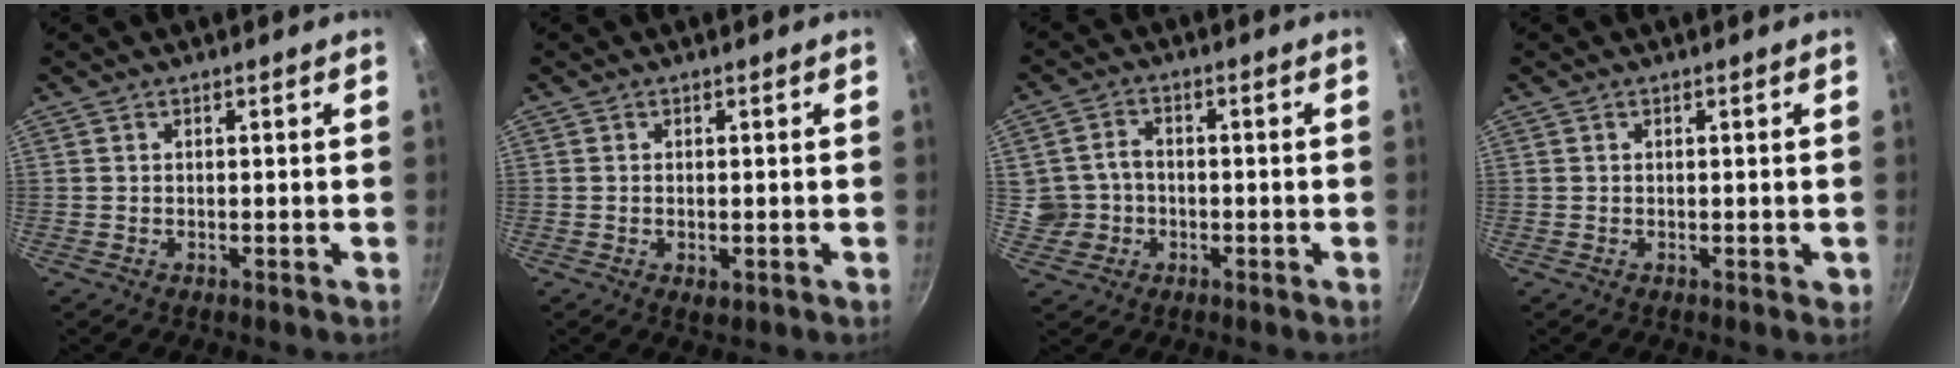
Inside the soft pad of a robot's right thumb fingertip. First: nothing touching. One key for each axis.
{"total": 1.8, "fx": -0.4, "fy": 0.9, "fz": 1.5, "tx": -0.023, "ty": -0.005, "tz": -0.004}
{"total": 5.7, "fx": -0.8, "fy": 5.3, "fz": 1.9, "tx": -0.009, "ty": 0.019, "tz": -0.011}
{"total": 0.5, "fx": 0.1, "fy": 0.4, "fz": 0.3, "tx": 0.001, "ty": 0.002, "tz": 0.002}